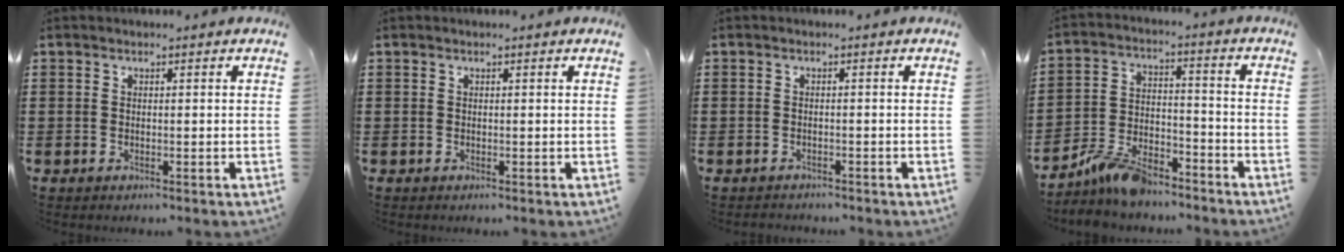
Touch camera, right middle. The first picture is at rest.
{"total": 0.0}
{"total": 0.9, "force": [-0.9, 0.2, -0.1], "torque": [0.000, 0.002, -0.021]}
{"total": 7.8, "force": [-6.8, 2.2, 3.2], "torque": [-0.074, 0.012, -0.133]}